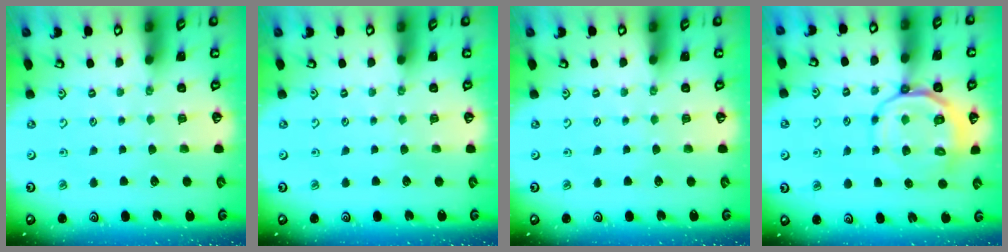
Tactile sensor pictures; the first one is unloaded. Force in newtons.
{"total": 0.0}
{"total": 0.0}
{"total": 11.6, "press": 11.3, "slide": 2.7}